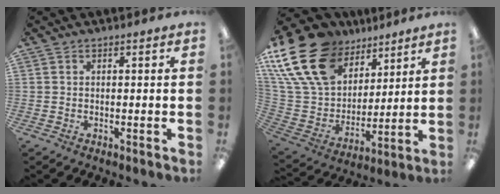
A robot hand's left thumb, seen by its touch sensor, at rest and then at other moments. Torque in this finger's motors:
{"motor_torque": [0.87, 0.87, 1.36, -1.41, 0.59]}